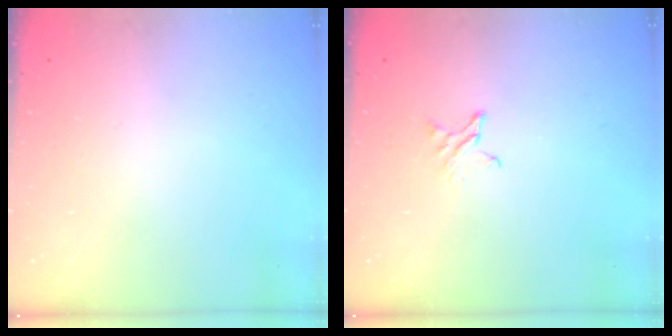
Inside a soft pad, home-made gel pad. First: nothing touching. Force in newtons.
{"total": 2.0, "press": 2.0, "slide": 0.1}